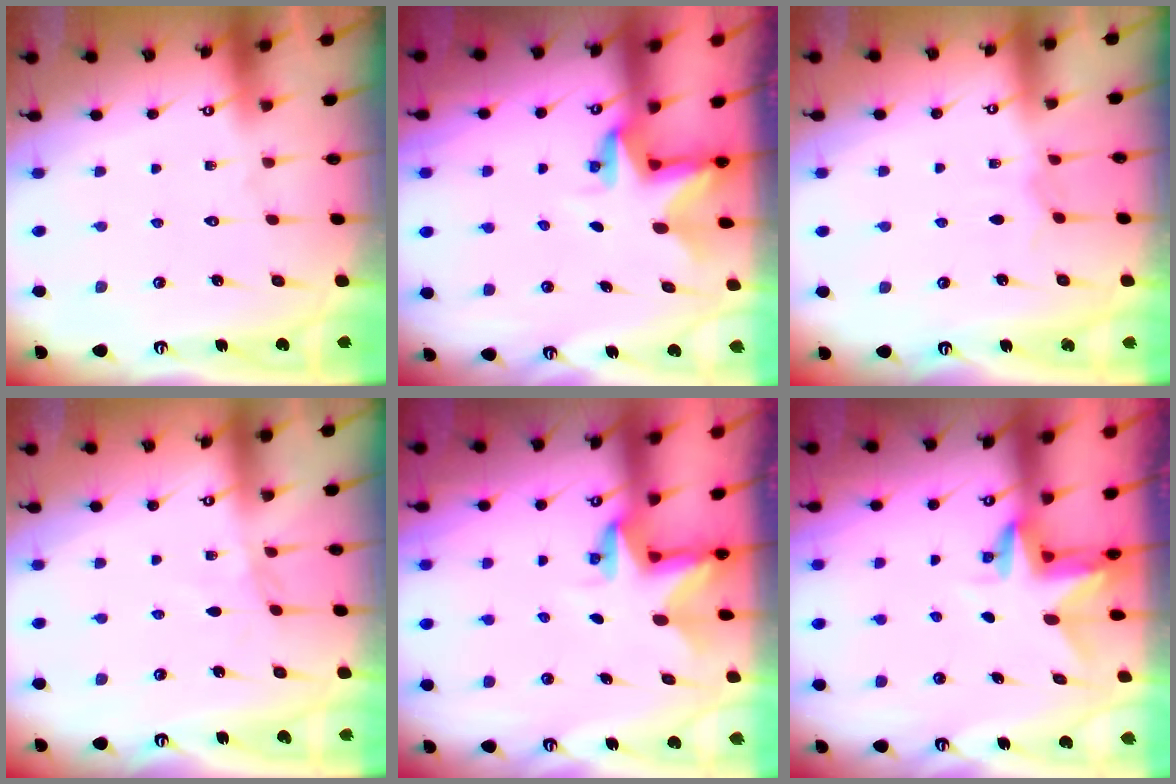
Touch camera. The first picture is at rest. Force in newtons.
{"total": 3.0, "press": 3.0, "slide": 0.1}
{"total": 2.6, "press": 2.6, "slide": 0.4}
{"total": 2.7, "press": 2.7, "slide": 0.4}
{"total": 2.8, "press": 2.8, "slide": 0.2}
{"total": 2.9, "press": 2.9, "slide": 0.2}